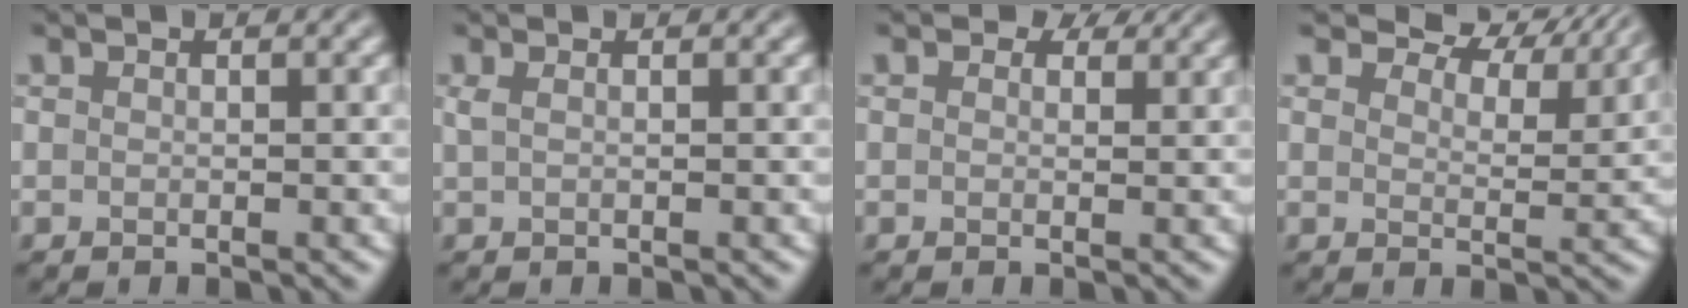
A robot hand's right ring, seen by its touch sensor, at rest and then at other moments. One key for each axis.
{"total": 1.1, "fx": 0.4, "fy": 0.4, "fz": 0.9, "tx": -0.017, "ty": 0.002, "tz": 0.006}
{"total": 2.1, "fx": 1.4, "fy": 1.1, "fz": 1.1, "tx": -0.017, "ty": -0.003, "tz": 0.011}
{"total": 6.0, "fx": 5.0, "fy": 2.1, "fz": 2.4, "tx": -0.041, "ty": 0.002, "tz": 0.064}